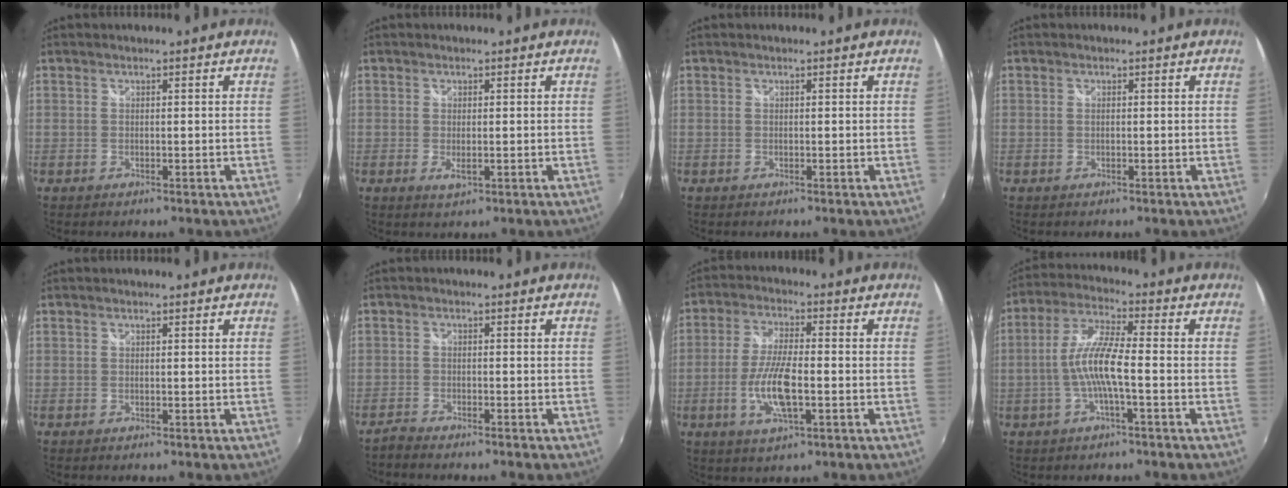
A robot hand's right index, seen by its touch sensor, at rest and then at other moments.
{"total": 2.1, "force": [-0.4, 0.9, 1.8], "torque": [-0.032, -0.006, -0.005]}
{"total": 0.0}
{"total": 0.5, "force": [0.1, 0.2, 0.5], "torque": [-0.009, 0.000, 0.001]}
{"total": 0.0}
{"total": 2.7, "force": [-2.5, 0.2, 0.8], "torque": [-0.034, -0.006, -0.050]}
{"total": 9.5, "force": [-2.5, 2.8, 8.8], "torque": [-0.178, -0.005, -0.050]}
{"total": 8.4, "force": [-2.0, 0.8, 8.1], "torque": [-0.174, 0.007, -0.038]}